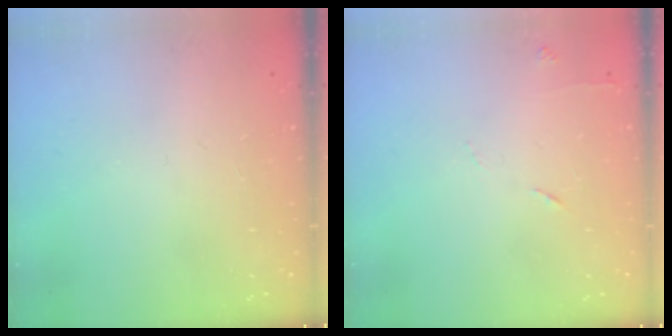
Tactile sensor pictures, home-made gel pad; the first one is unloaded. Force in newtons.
{"total": 6.6, "press": 6.6, "slide": 0.8}